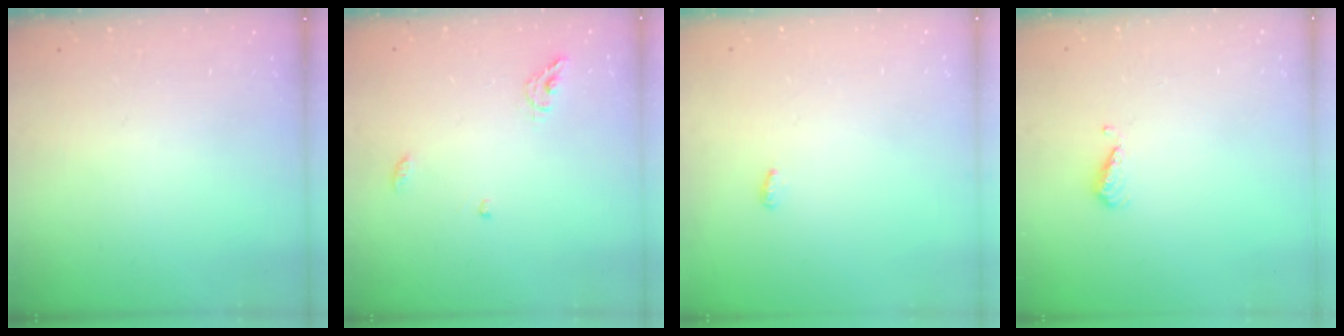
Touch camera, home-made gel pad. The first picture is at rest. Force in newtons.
{"total": 6.4, "press": 6.4, "slide": 0.1}
{"total": 3.6, "press": 3.6, "slide": 0.4}
{"total": 4.8, "press": 4.7, "slide": 0.9}